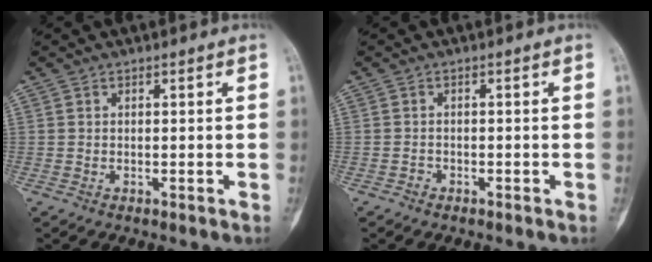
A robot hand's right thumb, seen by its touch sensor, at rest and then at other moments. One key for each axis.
{"total": 0.8, "fx": -0.6, "fy": 0.6, "fz": 0.1, "tx": 0.001, "ty": 0.003, "tz": -0.017}